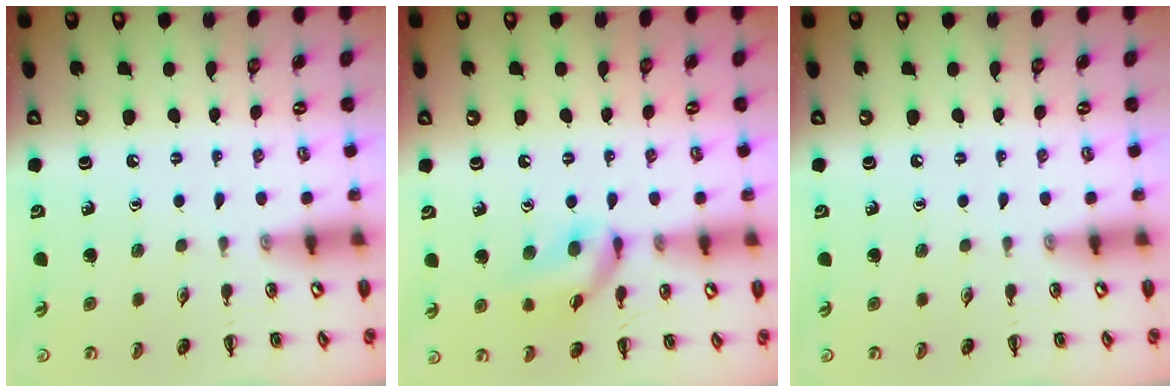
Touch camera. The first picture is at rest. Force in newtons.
{"total": 12.6, "press": 12.4, "slide": 1.9}
{"total": 0.0}